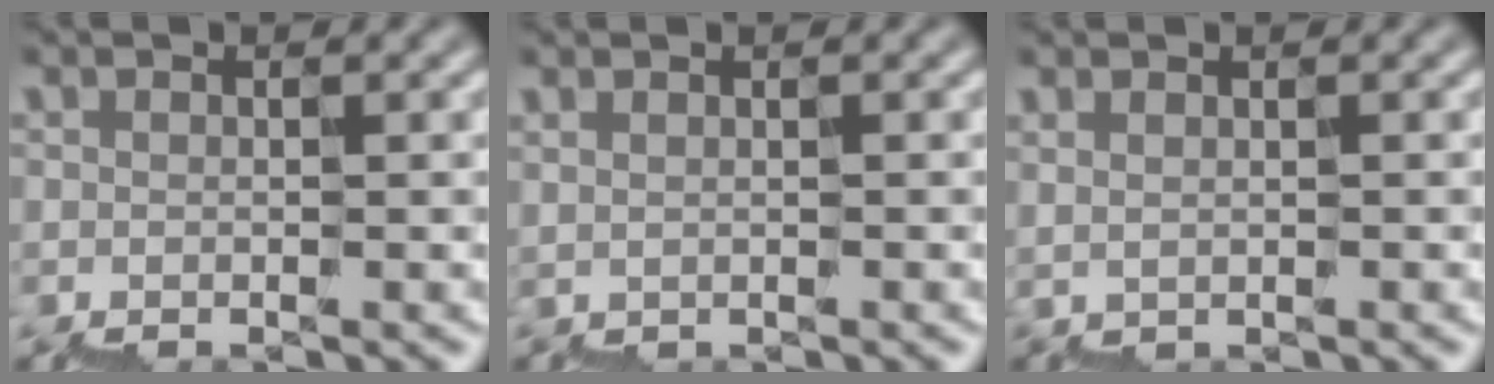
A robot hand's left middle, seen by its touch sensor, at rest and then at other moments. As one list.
[{"total": 0.7, "force": [0.7, 0.0, 0.0], "torque": [0.011, 0.000, 0.010]}, {"total": 1.2, "force": [1.2, -0.2, -0.1], "torque": [0.007, -0.001, 0.018]}]